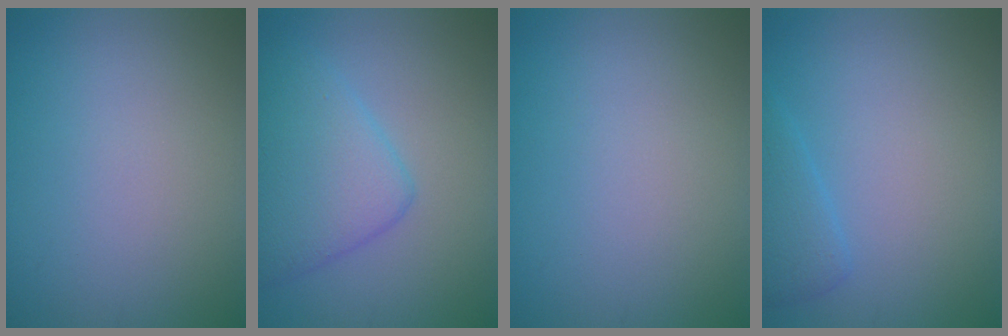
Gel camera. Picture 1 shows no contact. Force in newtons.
{"total": 5.3, "press": 5.3, "slide": 0.2}
{"total": 0.0}
{"total": 2.2, "press": 2.1, "slide": 0.2}